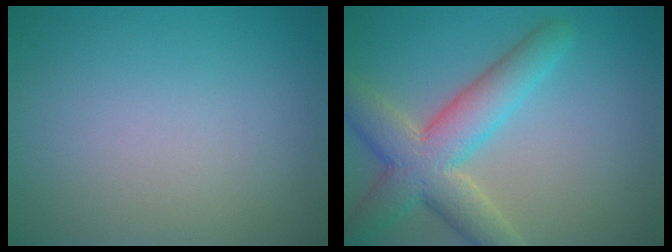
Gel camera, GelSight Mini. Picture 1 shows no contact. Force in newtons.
{"total": 6.9, "press": 6.9, "slide": 0.4}